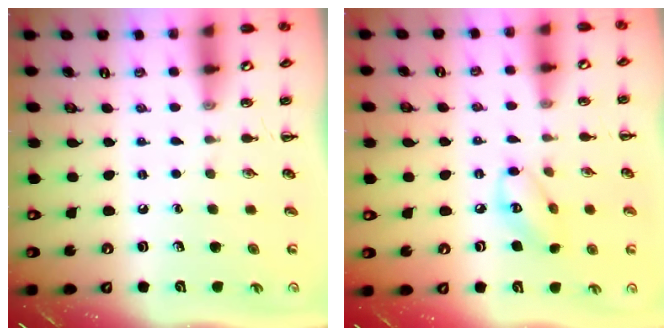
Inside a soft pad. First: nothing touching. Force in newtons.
{"total": 7.4, "press": 7.3, "slide": 0.7}